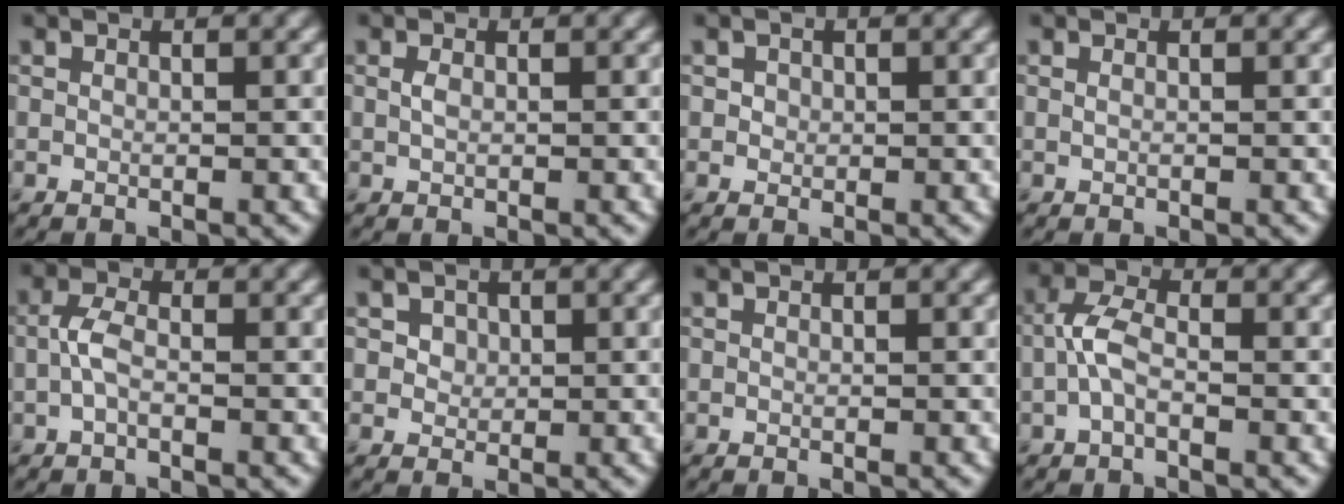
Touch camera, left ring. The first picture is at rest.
{"total": 0.8, "force": [0.0, 0.4, 0.6], "torque": [-0.018, 0.001, 0.002]}
{"total": 0.8, "force": [0.2, 0.8, 0.3], "torque": [-0.001, -0.003, 0.005]}
{"total": 0.0}
{"total": 2.1, "force": [-0.7, 0.9, 1.7], "torque": [-0.040, 0.007, -0.019]}
{"total": 2.9, "force": [1.4, 2.1, 1.3], "torque": [-0.030, 0.004, 0.020]}
{"total": 0.0}
{"total": 2.8, "force": [-0.9, 1.3, 2.3], "torque": [-0.052, 0.011, -0.026]}